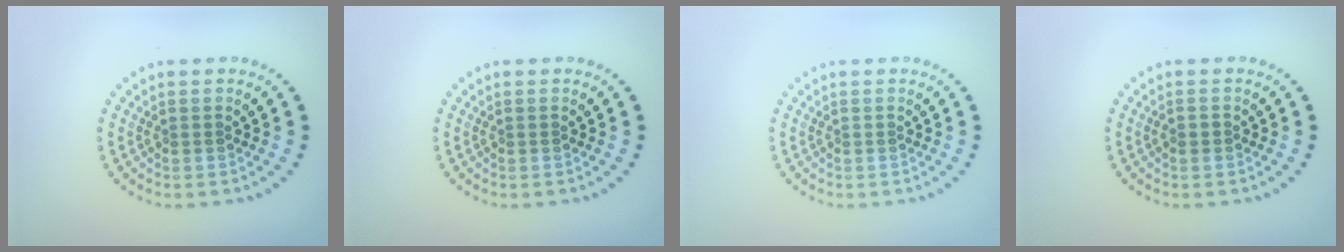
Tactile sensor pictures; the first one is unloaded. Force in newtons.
{"total": 0.0}
{"total": 0.0}
{"total": 0.9, "press": 0.8, "slide": 0.3}